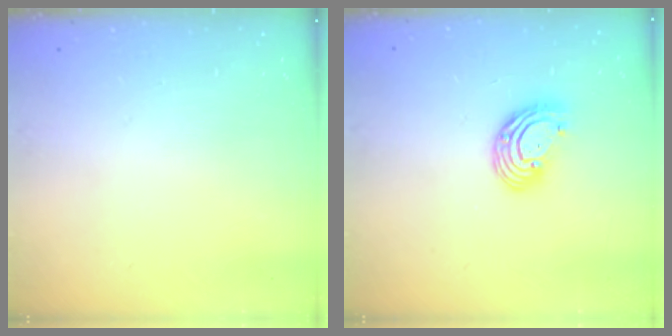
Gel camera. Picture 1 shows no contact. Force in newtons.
{"total": 9.3, "press": 9.3, "slide": 1.0}